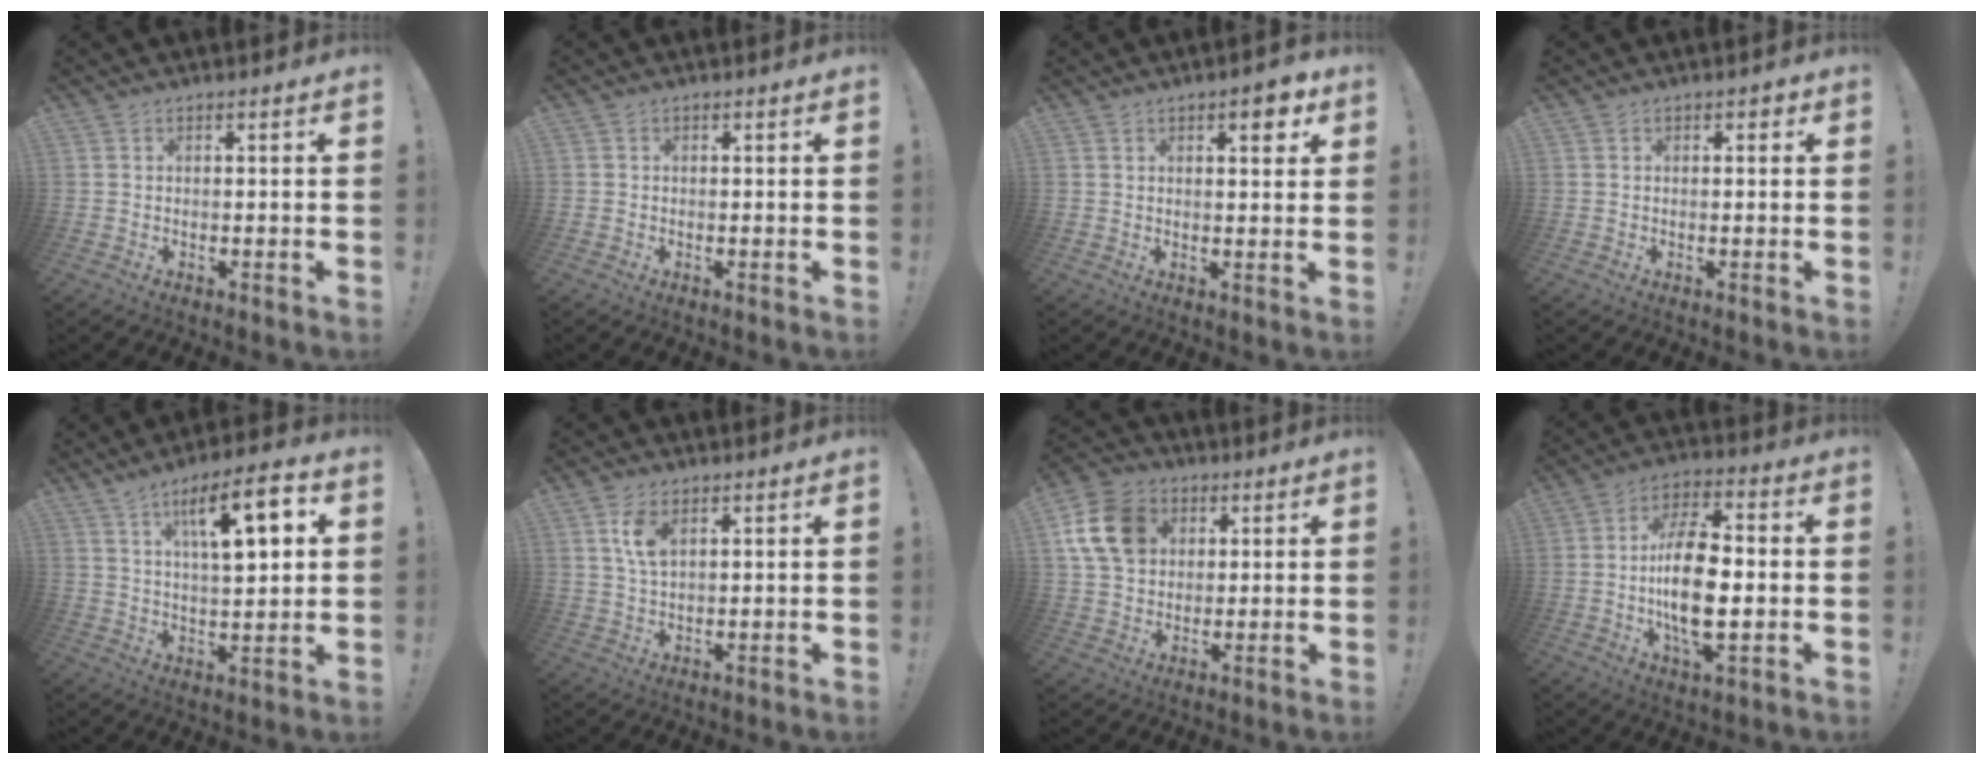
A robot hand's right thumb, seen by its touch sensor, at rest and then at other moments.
{"total": 0.9, "force": [-0.1, 0.9, 0.0], "torque": [0.001, 0.002, -0.003]}
{"total": 5.1, "force": [2.7, 1.7, 4.0], "torque": [-0.033, -0.016, 0.036]}
{"total": 0.9, "force": [0.2, 0.7, 0.4], "torque": [0.009, -0.002, -0.001]}
{"total": 14.7, "force": [5.8, 4.7, 12.7], "torque": [-0.189, -0.012, 0.085]}
{"total": 6.3, "force": [2.7, 3.1, 4.7], "torque": [-0.080, -0.012, 0.045]}
{"total": 14.4, "force": [4.6, 11.4, 7.6], "torque": [-0.116, -0.010, 0.094]}
{"total": 16.2, "force": [-1.7, 7.5, 14.3], "torque": [-0.269, -0.003, -0.038]}